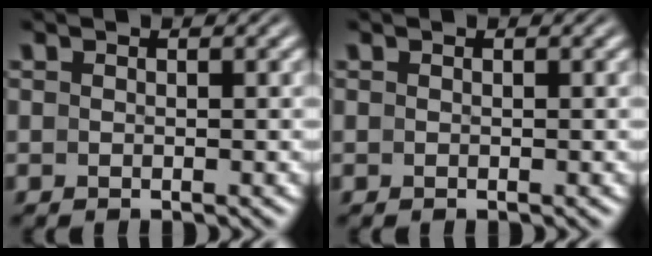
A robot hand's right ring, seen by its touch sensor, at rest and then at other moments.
{"total": 0.0}